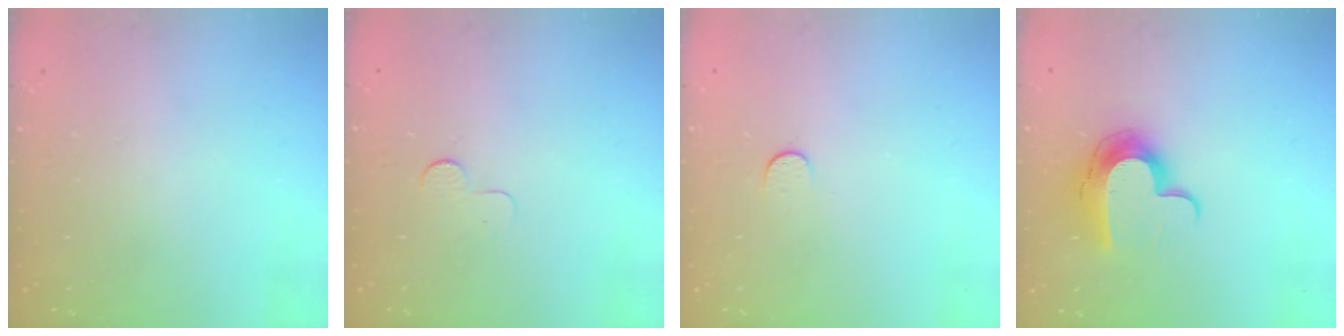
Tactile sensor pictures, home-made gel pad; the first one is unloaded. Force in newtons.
{"total": 2.9, "press": 2.9, "slide": 0.3}
{"total": 3.9, "press": 3.9, "slide": 0.5}
{"total": 12.2, "press": 12.2, "slide": 0.3}